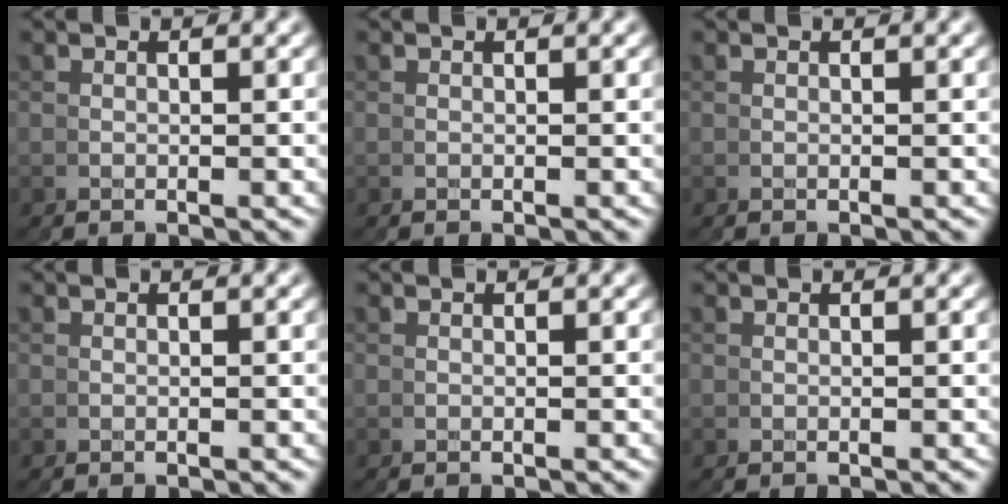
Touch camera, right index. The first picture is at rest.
{"total": 0.0}
{"total": 0.0}
{"total": 0.0}
{"total": 0.0}
{"total": 0.0}